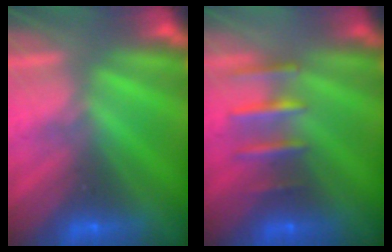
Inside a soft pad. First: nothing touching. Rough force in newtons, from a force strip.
{"total": 2.5}